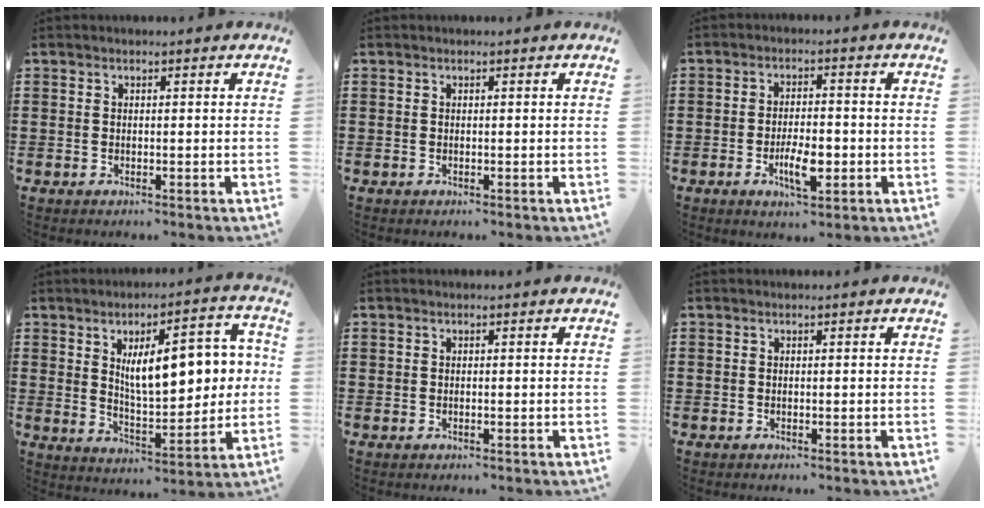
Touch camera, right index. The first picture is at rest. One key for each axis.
{"total": 0.0}
{"total": 5.7, "fx": -1.8, "fy": 2.1, "fz": 5.0, "tx": -0.096, "ty": 0.001, "tz": -0.033}
{"total": 11.7, "fx": 2.9, "fy": 5.1, "fz": 10.1, "tx": -0.154, "ty": -0.001, "tz": 0.044}
{"total": 0.0}
{"total": 0.0}